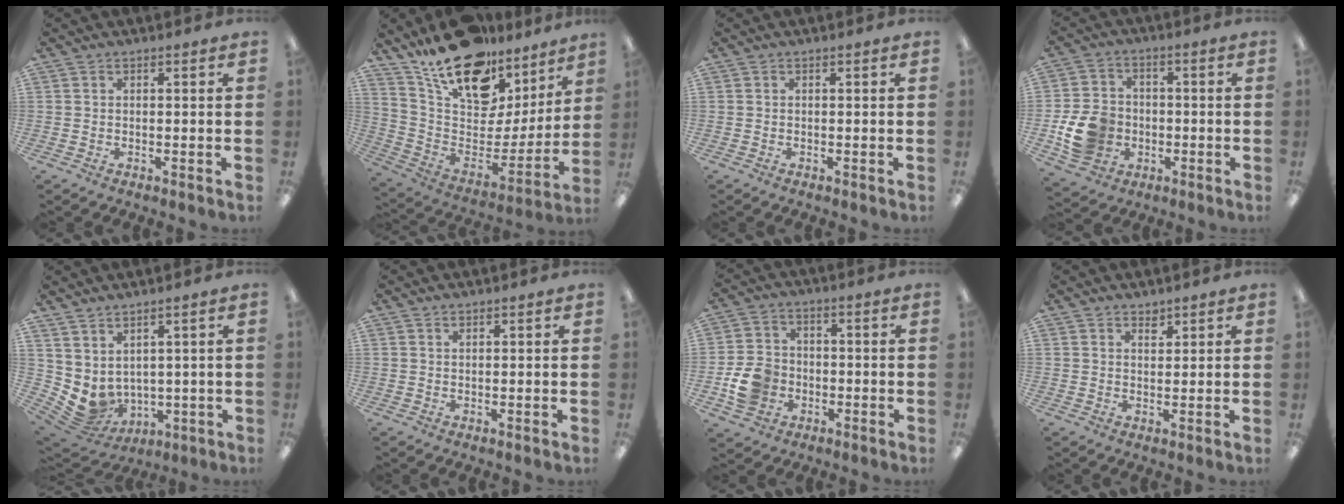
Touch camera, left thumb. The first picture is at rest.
{"total": 21.2, "force": [15.5, 10.2, 10.3], "torque": [-0.172, -0.107, 0.274]}
{"total": 0.0}
{"total": 11.0, "force": [-2.7, 9.1, 5.5], "torque": [-0.118, 0.018, -0.045]}
{"total": 4.9, "force": [2.5, 3.9, 1.7], "torque": [-0.055, -0.042, 0.056]}
{"total": 0.8, "force": [0.7, 0.2, 0.4], "torque": [-0.009, 0.000, 0.012]}
{"total": 8.8, "force": [-2.5, 7.3, 4.2], "torque": [-0.087, 0.019, -0.043]}
{"total": 2.1, "force": [1.9, 0.8, 0.4], "torque": [0.006, -0.013, 0.032]}